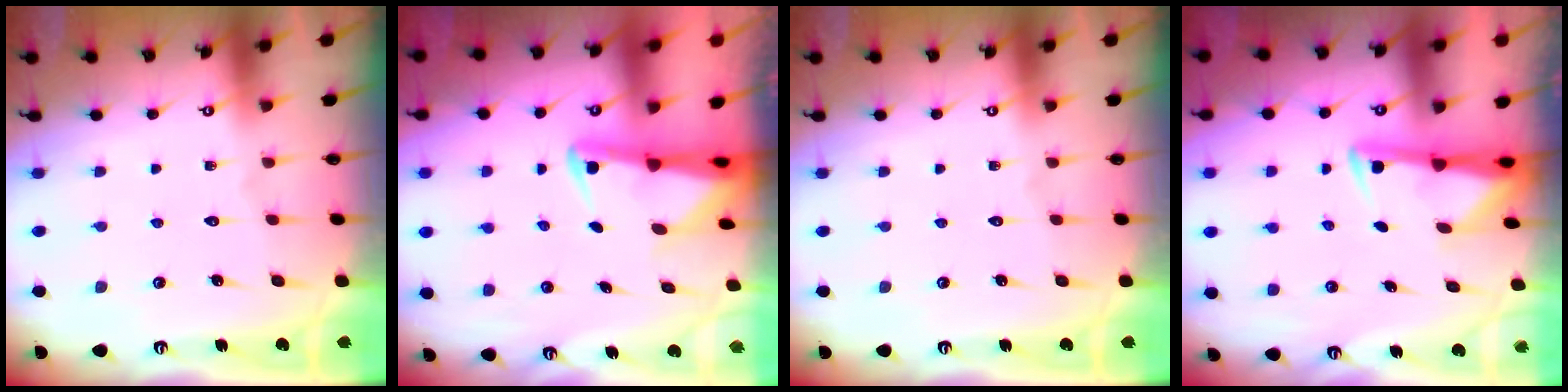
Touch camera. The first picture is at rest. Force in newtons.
{"total": 2.5, "press": 2.5, "slide": 0.6}
{"total": 0.0}
{"total": 2.8, "press": 2.8, "slide": 0.5}